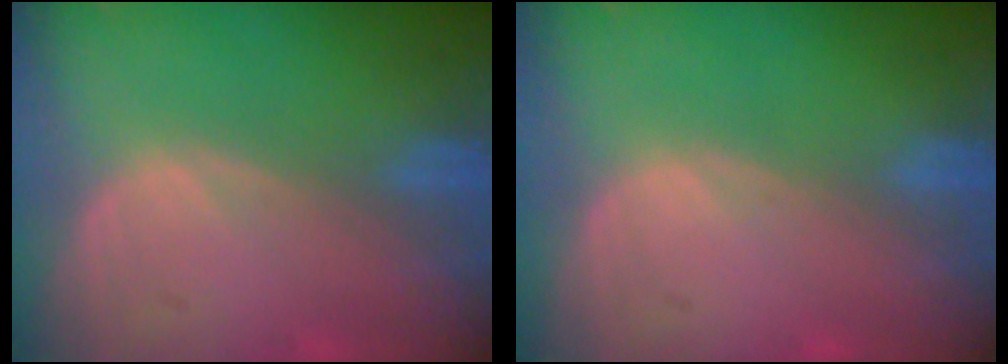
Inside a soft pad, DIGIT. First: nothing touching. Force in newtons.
{"total": 0.0}